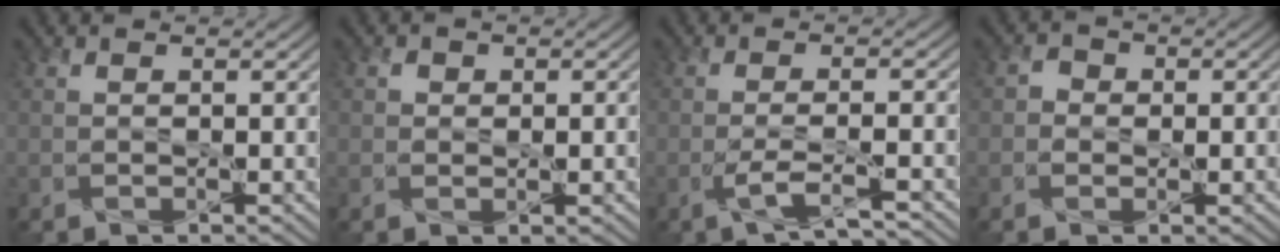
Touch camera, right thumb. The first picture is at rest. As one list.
[{"total": 1.1, "force": [0.0, 1.0, 0.4], "torque": [-0.007, -0.003, 0.000]}, {"total": 3.6, "force": [-2.1, 0.7, 2.8], "torque": [-0.054, 0.005, -0.049]}, {"total": 1.8, "force": [-0.4, 1.6, 0.6], "torque": [-0.008, -0.001, -0.012]}]